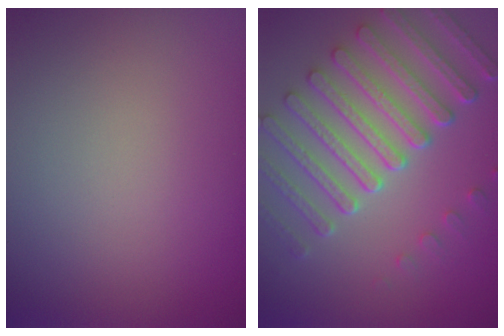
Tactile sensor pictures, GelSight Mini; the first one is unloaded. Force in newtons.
{"total": 7.5, "press": 5.6, "slide": 4.9}